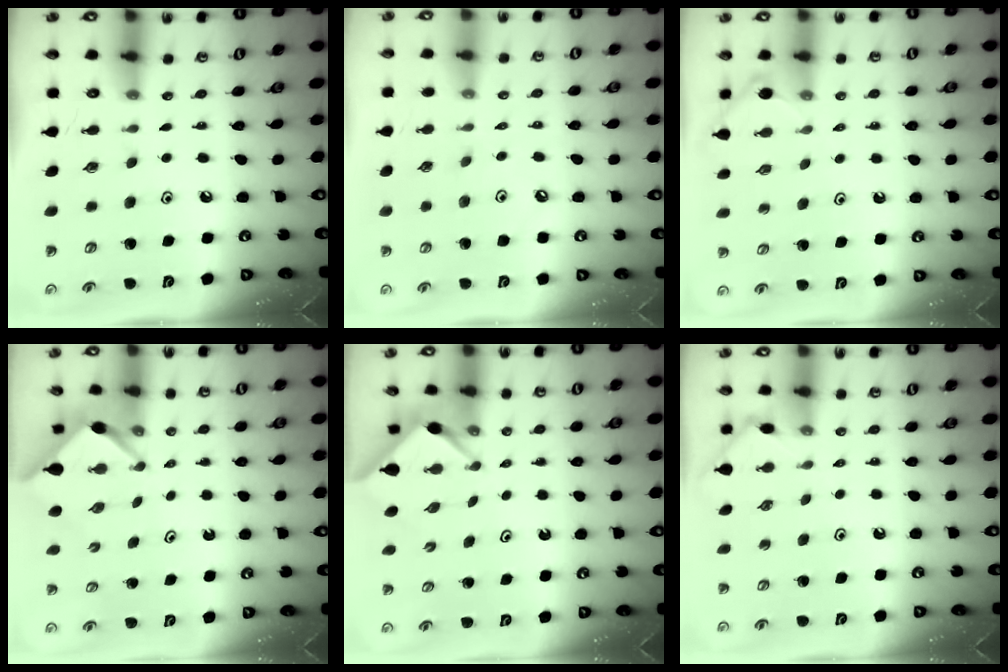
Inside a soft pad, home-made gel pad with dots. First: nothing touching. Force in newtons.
{"total": 2.8, "press": 2.7, "slide": 0.5}
{"total": 4.1, "press": 4.1, "slide": 0.3}
{"total": 2.6, "press": 2.6, "slide": 0.2}
{"total": 3.0, "press": 3.0, "slide": 0.4}
{"total": 3.2, "press": 3.1, "slide": 0.6}